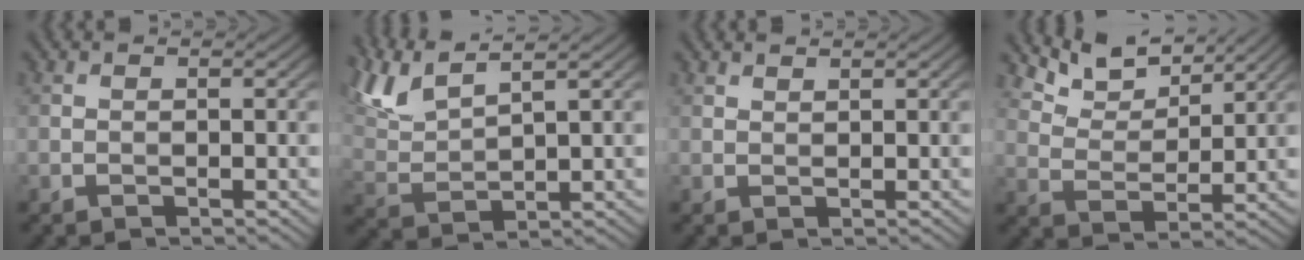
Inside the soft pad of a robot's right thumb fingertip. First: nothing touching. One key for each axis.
{"total": 8.2, "fx": 6.0, "fy": 1.9, "fz": 5.2, "tx": -0.126, "ty": 0.019, "tz": 0.126}
{"total": 0.8, "fx": 0.7, "fy": 0.1, "fz": 0.2, "tx": -0.008, "ty": 0.000, "tz": 0.018}
{"total": 6.7, "fx": 5.4, "fy": 2.5, "fz": 2.9, "tx": -0.074, "ty": 0.000, "tz": 0.109}